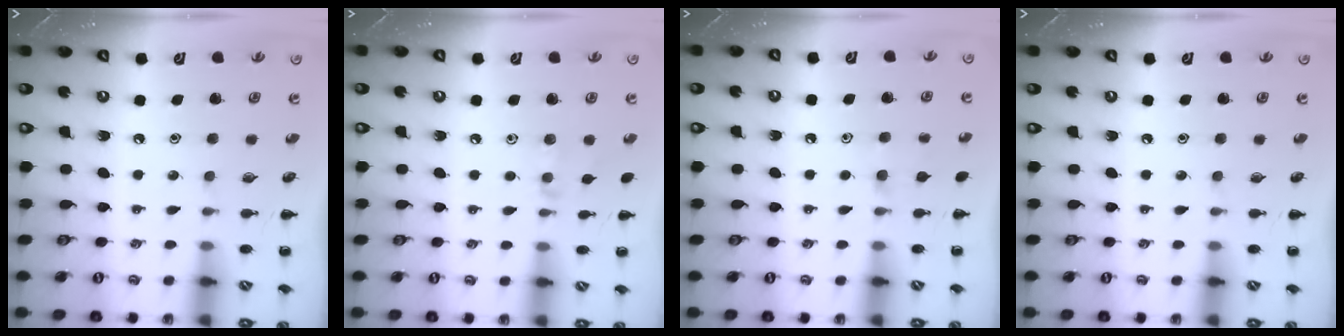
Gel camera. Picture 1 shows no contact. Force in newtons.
{"total": 6.2, "press": 6.0, "slide": 1.8}
{"total": 5.5, "press": 5.1, "slide": 2.0}
{"total": 0.0}